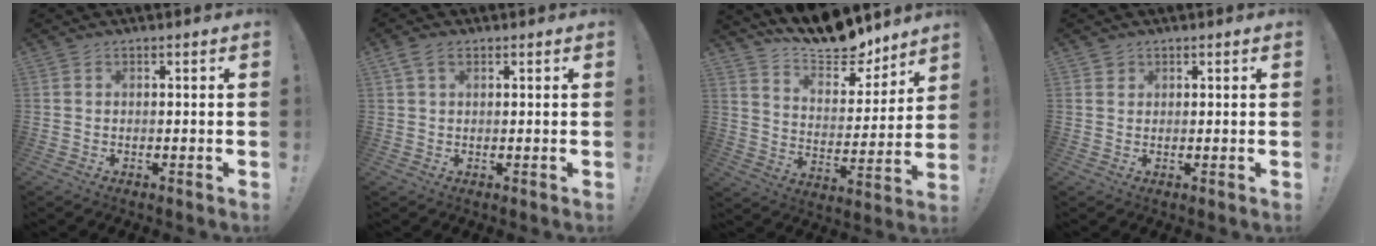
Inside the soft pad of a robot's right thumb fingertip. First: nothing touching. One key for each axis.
{"total": 3.6, "fx": 1.6, "fy": 2.2, "fz": 2.4, "tx": -0.044, "ty": 0.002, "tz": 0.030}
{"total": 13.8, "fx": 12.6, "fy": 3.5, "fz": 4.4, "tx": -0.078, "ty": -0.111, "tz": 0.222}
{"total": 1.1, "fx": 0.8, "fy": 0.7, "fz": 0.2, "tx": 0.008, "ty": -0.006, "tz": 0.013}